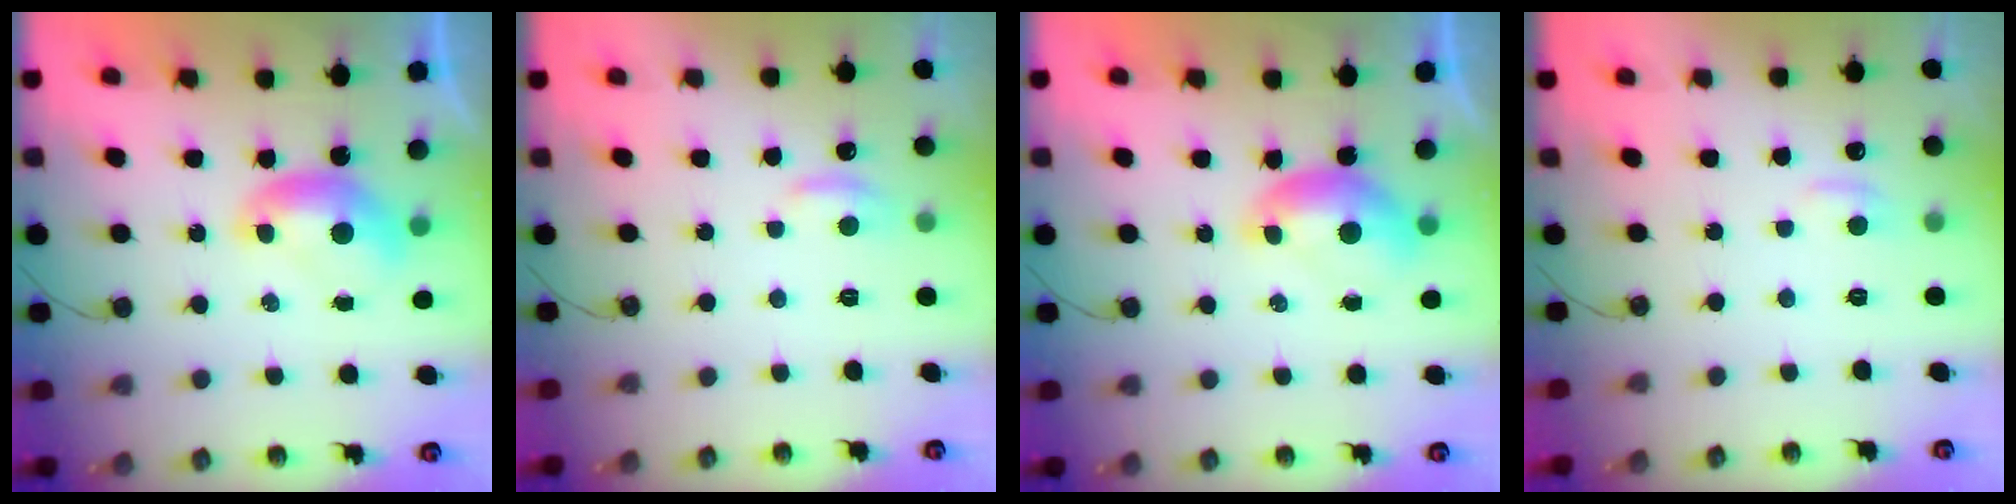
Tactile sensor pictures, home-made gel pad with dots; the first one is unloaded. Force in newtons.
{"total": 0.8, "press": 0.1, "slide": 0.8}
{"total": 0.6, "press": 0.3, "slide": 0.6}
{"total": 0.9, "press": 0.7, "slide": 0.6}